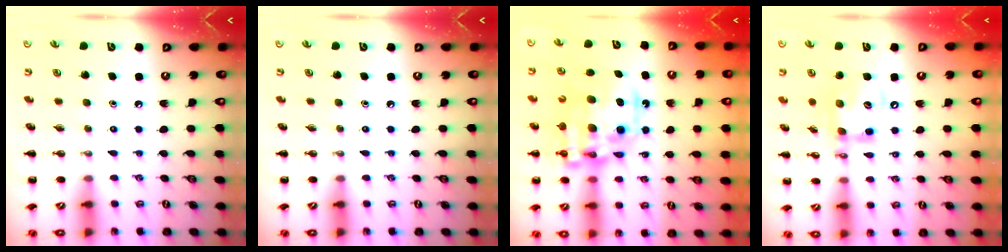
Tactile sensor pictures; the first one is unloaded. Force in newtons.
{"total": 0.0}
{"total": 18.2, "press": 17.7, "slide": 4.2}
{"total": 13.2, "press": 13.1, "slide": 2.1}